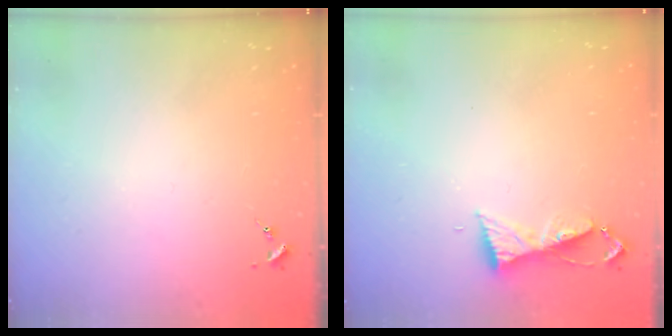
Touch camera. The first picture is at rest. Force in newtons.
{"total": 6.0, "press": 5.9, "slide": 0.7}